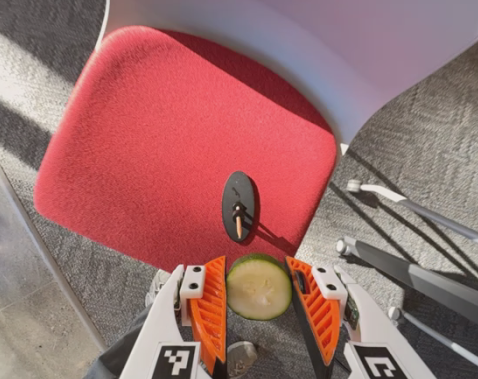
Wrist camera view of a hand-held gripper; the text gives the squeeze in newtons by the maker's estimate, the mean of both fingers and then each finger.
{"total": 8.2, "left": 8.7, "right": 7.8}